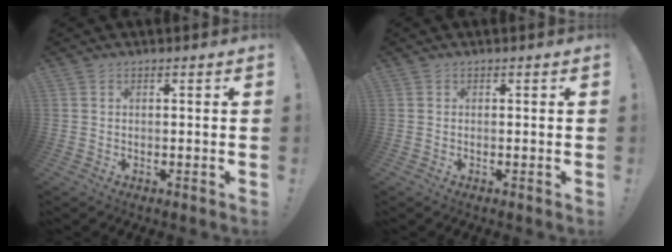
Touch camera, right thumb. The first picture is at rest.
{"total": 0.0}